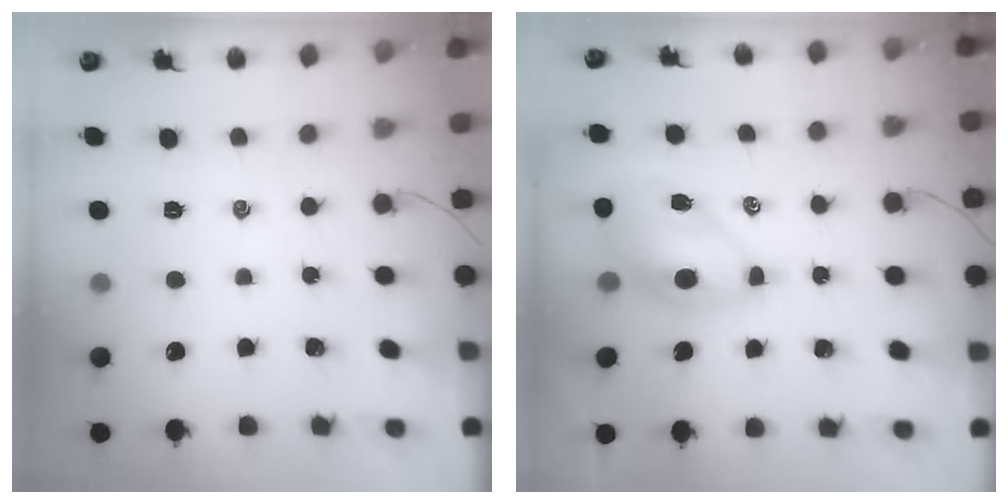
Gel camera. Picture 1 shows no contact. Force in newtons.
{"total": 8.9, "press": 8.6, "slide": 2.2}